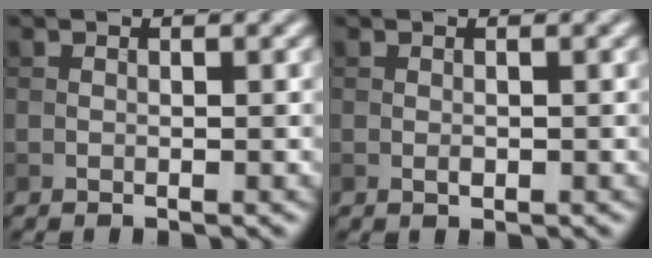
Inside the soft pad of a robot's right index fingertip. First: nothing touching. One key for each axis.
{"total": 0.6, "fx": -0.1, "fy": 0.3, "fz": 0.5, "tx": -0.008, "ty": -0.001, "tz": -0.001}